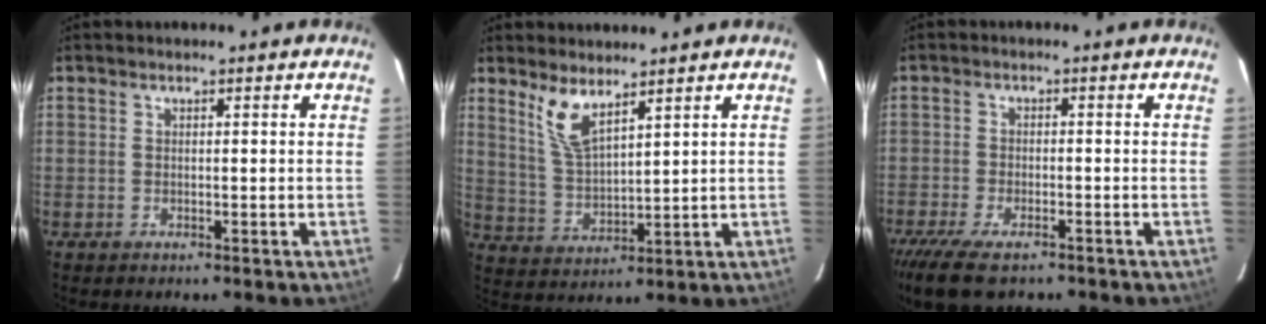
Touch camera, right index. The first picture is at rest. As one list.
[{"total": 6.9, "force": [4.8, 1.9, 4.7], "torque": [-0.094, -0.006, 0.105]}, {"total": 10.3, "force": [-7.9, 3.6, 5.6], "torque": [-0.141, -0.034, -0.140]}]